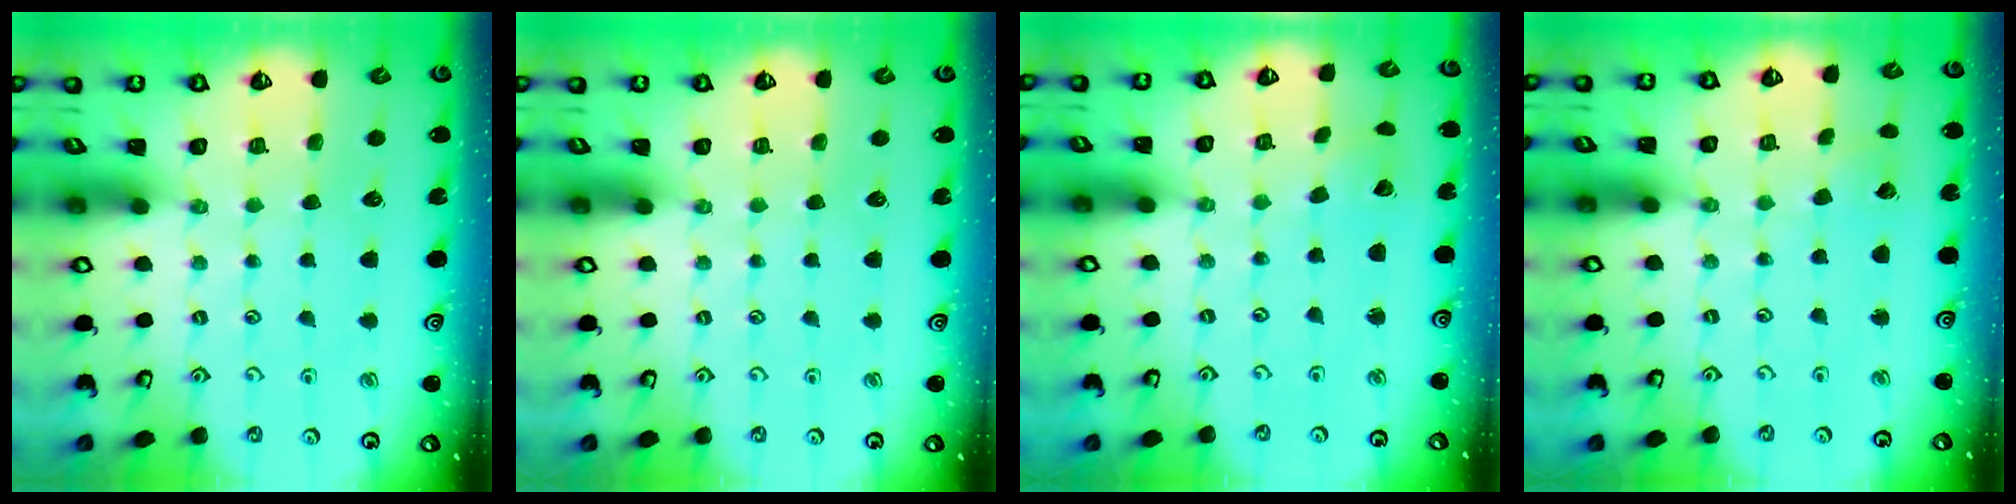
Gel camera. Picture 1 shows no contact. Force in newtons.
{"total": 0.0}
{"total": 2.4, "press": 2.4, "slide": 0.1}
{"total": 3.5, "press": 3.5, "slide": 0.5}